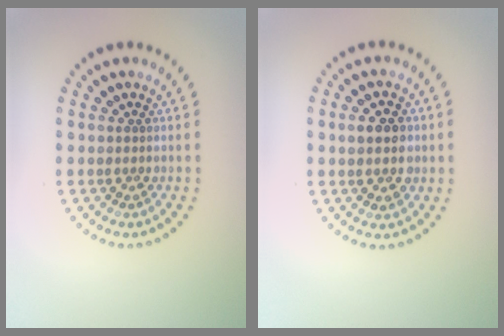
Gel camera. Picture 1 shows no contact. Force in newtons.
{"total": 3.0, "press": 3.0, "slide": 0.2}